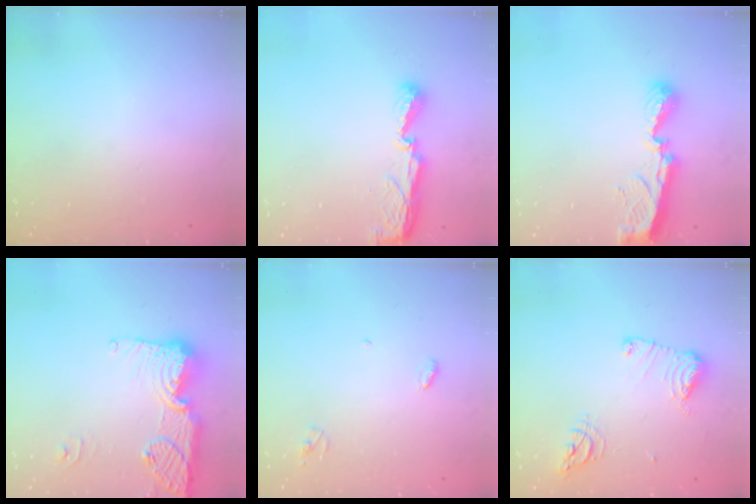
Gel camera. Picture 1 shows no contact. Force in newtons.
{"total": 8.5, "press": 8.5, "slide": 0.1}
{"total": 9.9, "press": 9.9, "slide": 0.5}
{"total": 15.7, "press": 15.7, "slide": 1.4}
{"total": 3.4, "press": 3.4, "slide": 0.3}
{"total": 11.6, "press": 11.6, "slide": 1.1}